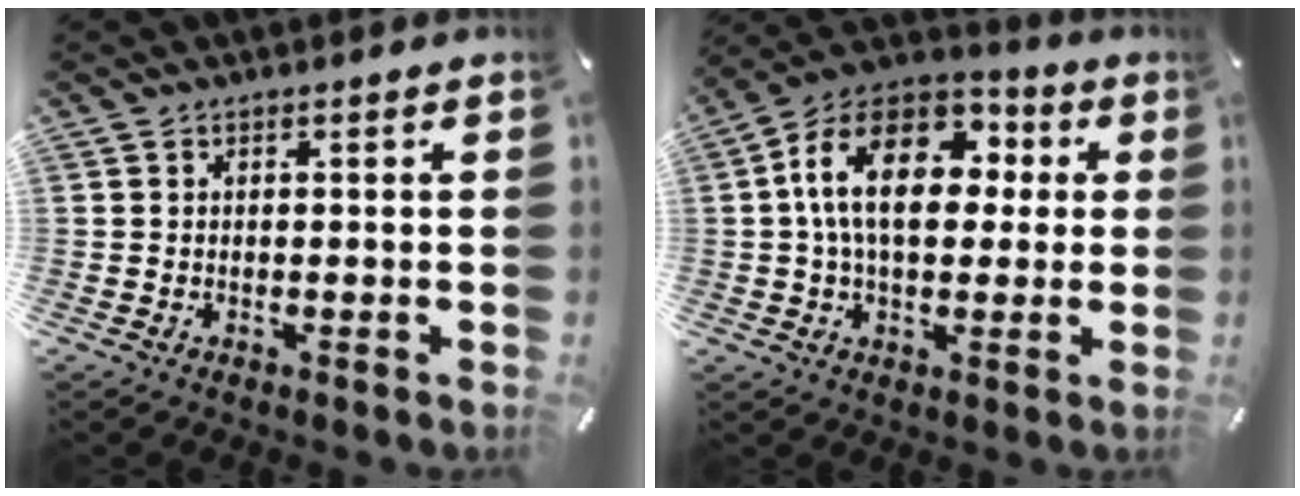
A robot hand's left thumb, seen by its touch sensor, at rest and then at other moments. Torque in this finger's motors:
{"motor_torque": [0.09, 1.98, 1.57, -1.21, 0.61]}